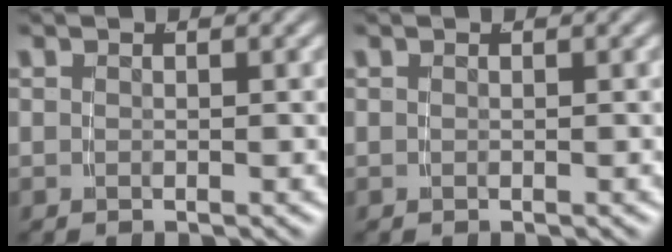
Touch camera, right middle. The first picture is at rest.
{"total": 0.0}